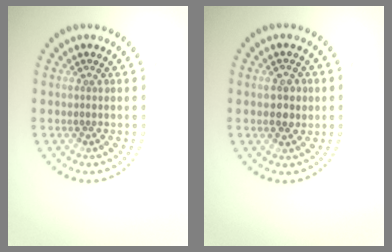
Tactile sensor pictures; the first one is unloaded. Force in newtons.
{"total": 2.2, "press": 2.2, "slide": 0.0}